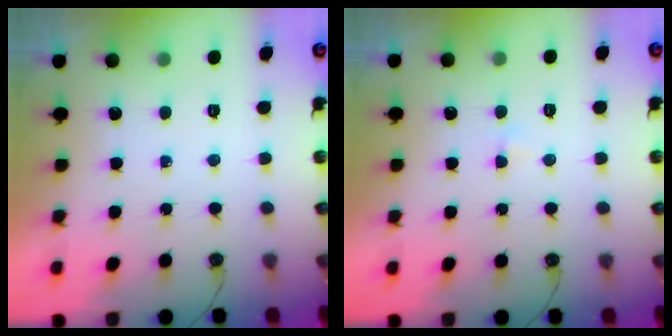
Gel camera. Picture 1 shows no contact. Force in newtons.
{"total": 2.1, "press": 2.1, "slide": 0.4}